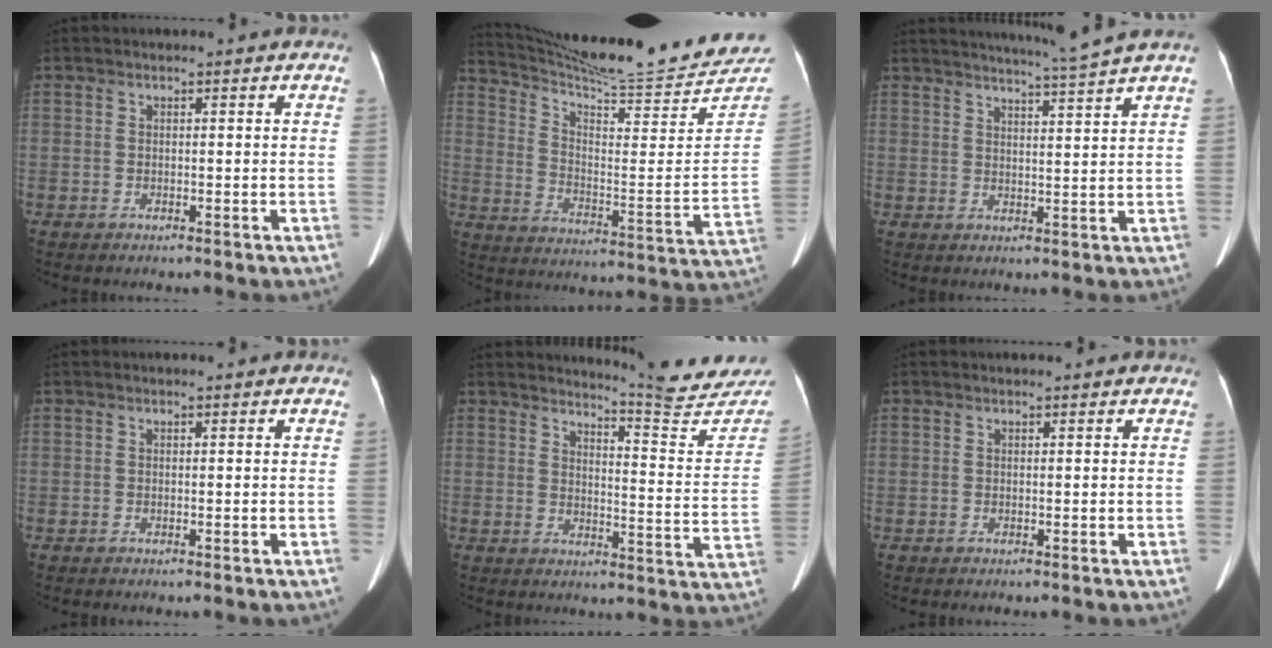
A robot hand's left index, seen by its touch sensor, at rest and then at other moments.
{"total": 24.8, "force": [23.7, -0.4, 7.4], "torque": [-0.126, -0.115, 0.324]}
{"total": 7.4, "force": [6.6, -2.4, 2.5], "torque": [-0.041, -0.018, 0.095]}
{"total": 0.0}
{"total": 15.1, "force": [15.0, -0.8, 1.8], "torque": [-0.018, -0.117, 0.167]}
{"total": 1.0, "force": [1.0, 0.1, 0.3], "torque": [-0.007, 0.010, 0.014]}